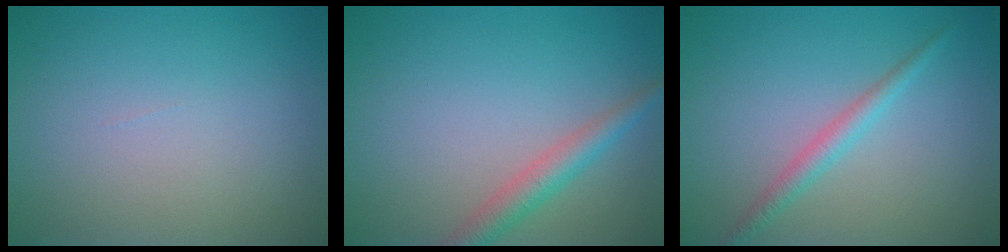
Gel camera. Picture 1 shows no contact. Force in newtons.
{"total": 2.8, "press": 2.8, "slide": 0.2}
{"total": 2.0, "press": 2.0, "slide": 0.1}